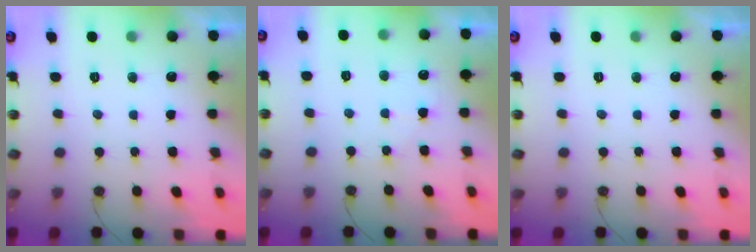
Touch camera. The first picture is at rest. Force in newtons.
{"total": 5.0, "press": 5.0, "slide": 0.6}
{"total": 0.0}